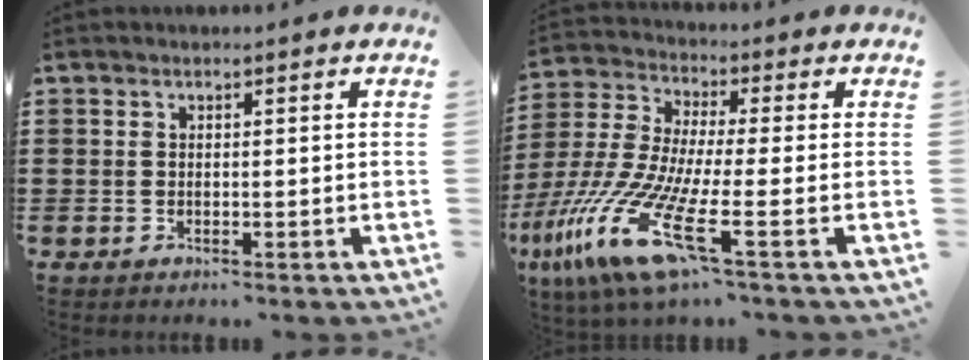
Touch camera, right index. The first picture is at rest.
{"total": 15.6, "force": [-7.3, 3.1, 13.4], "torque": [-0.323, -0.012, -0.141]}